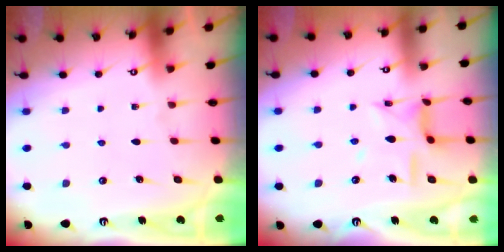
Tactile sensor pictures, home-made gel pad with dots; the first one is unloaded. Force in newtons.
{"total": 10.9, "press": 10.8, "slide": 0.9}